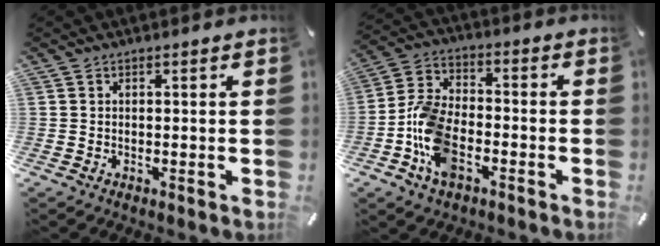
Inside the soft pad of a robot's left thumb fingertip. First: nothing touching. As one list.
[{"total": 11.6, "force": [-5.0, 7.0, 7.7], "torque": [-0.176, 0.016, -0.094]}]